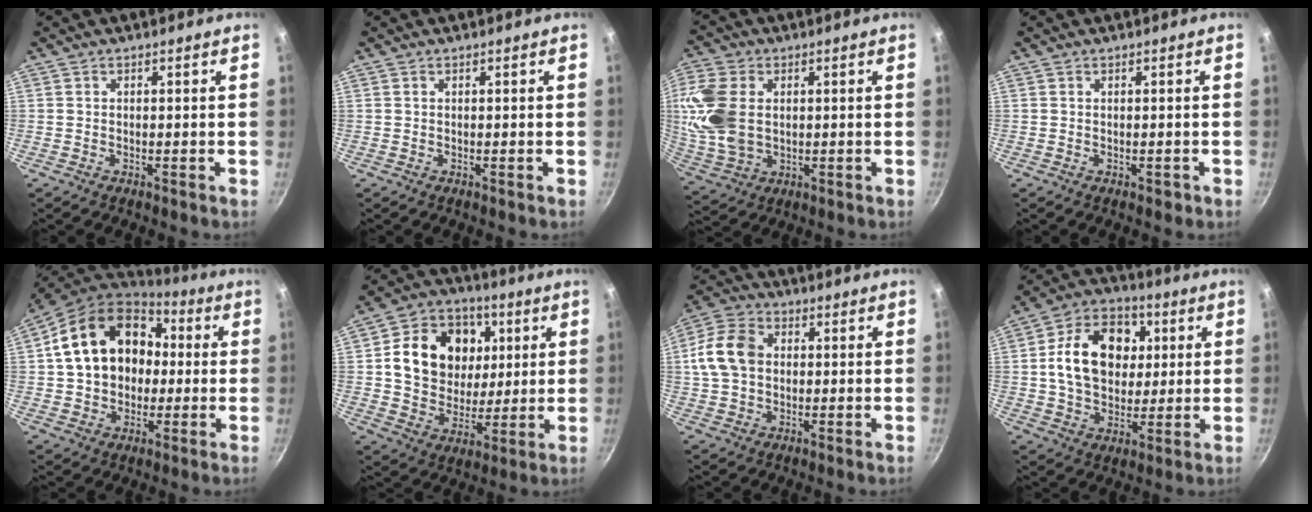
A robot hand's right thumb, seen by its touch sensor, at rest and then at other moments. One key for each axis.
{"total": 0.0}
{"total": 13.1, "fx": 1.7, "fy": 9.1, "fz": 9.3, "tx": -0.185, "ty": -0.007, "tz": 0.039}
{"total": 1.0, "fx": -0.5, "fy": 0.5, "fz": 0.7, "tx": -0.009, "ty": 0.003, "tz": -0.005}
{"total": 19.4, "fx": 2.7, "fy": 15.1, "fz": 11.9, "tx": -0.186, "ty": 0.036, "tz": 0.045}
{"total": 18.7, "fx": 4.1, "fy": 15.2, "fz": 10.1, "tx": -0.149, "ty": 0.002, "tz": 0.070}
{"total": 11.2, "fx": 1.0, "fy": 8.4, "fz": 7.3, "tx": -0.122, "ty": 0.019, "tz": 0.006}
{"total": 17.7, "fx": 3.0, "fy": 13.3, "fz": 11.4, "tx": -0.154, "ty": 0.013, "tz": 0.042}